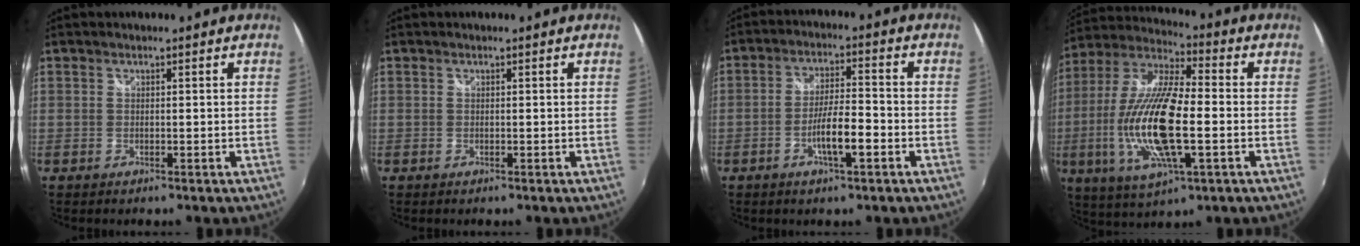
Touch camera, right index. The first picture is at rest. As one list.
[{"total": 0.0}, {"total": 7.0, "force": [-3.0, 1.2, 6.2], "torque": [-0.116, 0.000, -0.049]}, {"total": 19.8, "force": [-3.5, 6.1, 18.5], "torque": [-0.375, -0.012, -0.069]}]